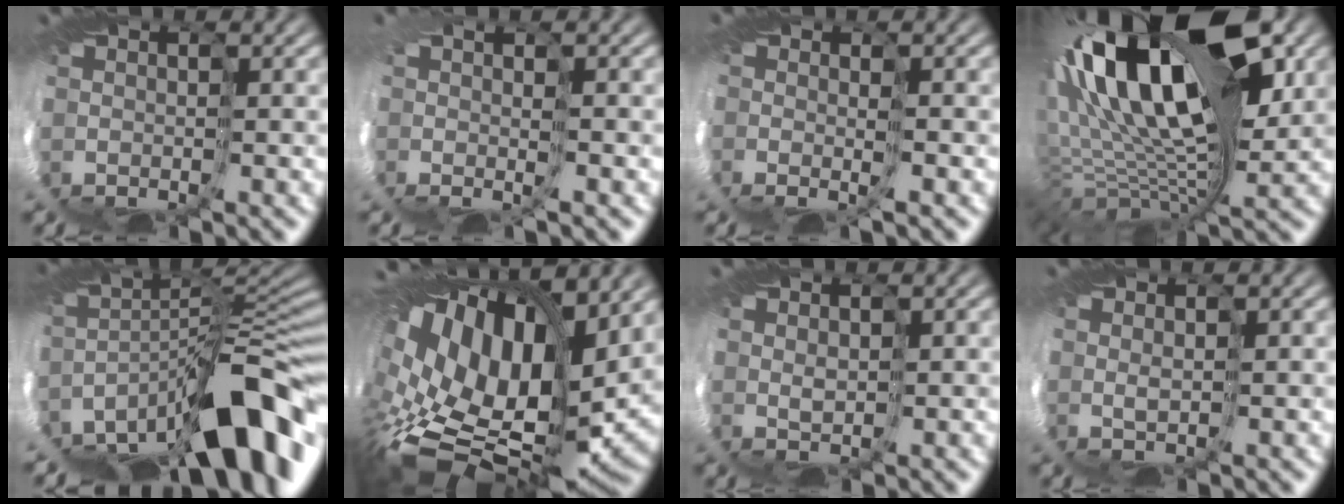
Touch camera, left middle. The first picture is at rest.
{"total": 1.1, "force": [-0.1, -0.3, 1.1], "torque": [-0.029, -0.007, -0.005]}
{"total": 2.1, "force": [-0.4, 1.0, 1.8], "torque": [-0.046, -0.010, -0.003]}
{"total": 16.1, "force": [5.4, 7.2, 13.4], "torque": [-0.239, 0.025, 0.084]}
{"total": 11.8, "force": [-8.1, 2.8, 8.1], "torque": [-0.149, 0.010, -0.135]}
{"total": 14.8, "force": [1.5, 9.1, 11.6], "torque": [-0.242, -0.033, 0.055]}
{"total": 0.6, "force": [0.5, 0.0, -0.2], "torque": [0.000, -0.001, 0.016]}
{"total": 0.6, "force": [0.4, -0.4, -0.1], "torque": [-0.008, -0.001, 0.013]}